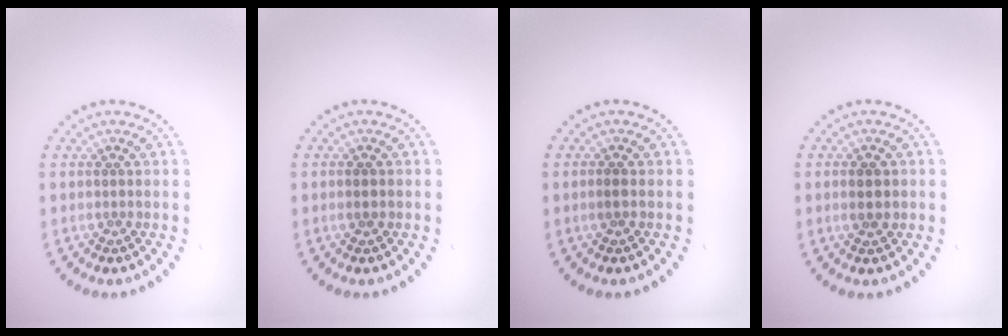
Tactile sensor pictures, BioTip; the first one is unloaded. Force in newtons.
{"total": 1.3, "press": 1.3, "slide": 0.2}
{"total": 0.8, "press": 0.7, "slide": 0.3}
{"total": 1.9, "press": 1.9, "slide": 0.0}